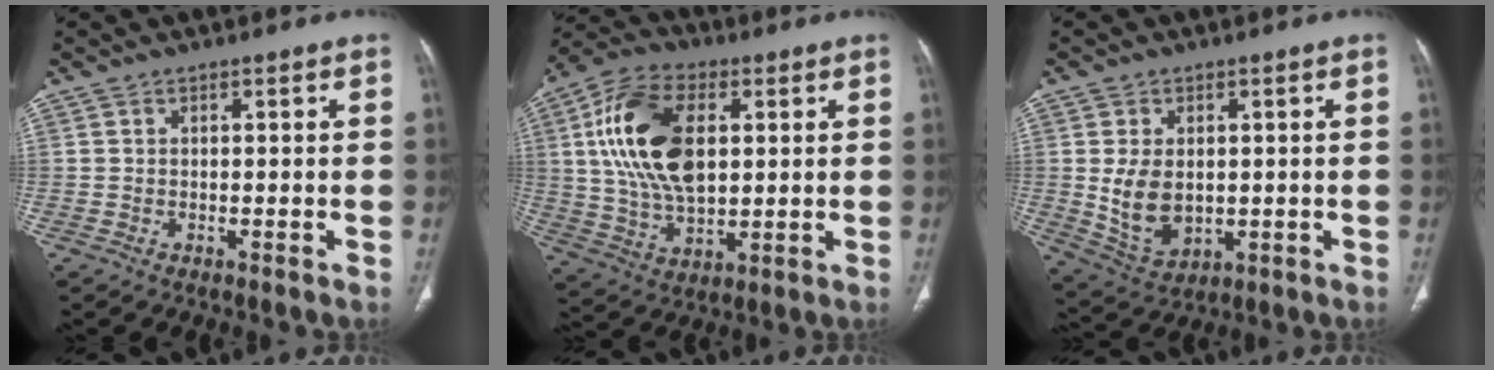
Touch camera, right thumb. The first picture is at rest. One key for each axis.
{"total": 18.7, "fx": 3.9, "fy": 10.9, "fz": 14.6, "tx": -0.265, "ty": 0.004, "tz": 0.073}
{"total": 8.9, "fx": 0.3, "fy": 6.1, "fz": 6.5, "tx": -0.106, "ty": -0.011, "tz": 0.027}